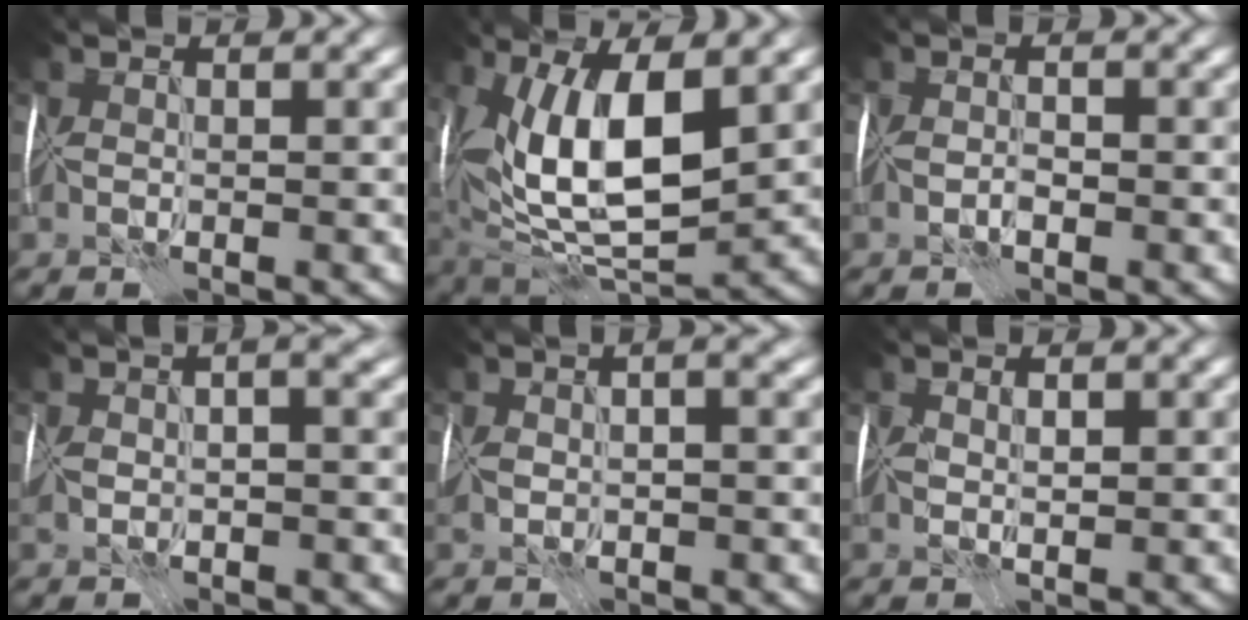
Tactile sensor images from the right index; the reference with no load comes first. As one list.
[{"total": 12.7, "force": [2.6, 5.6, 11.1], "torque": [-0.187, -0.004, 0.044]}, {"total": 1.2, "force": [-0.5, 0.6, 0.9], "torque": [-0.017, 0.004, -0.011]}, {"total": 4.1, "force": [0.5, 2.1, 3.5], "torque": [-0.049, 0.013, 0.006]}, {"total": 3.5, "force": [0.4, 1.8, 3.0], "torque": [-0.044, 0.010, 0.007]}, {"total": 1.4, "force": [0.3, 0.9, 1.1], "torque": [-0.021, 0.002, 0.006]}]